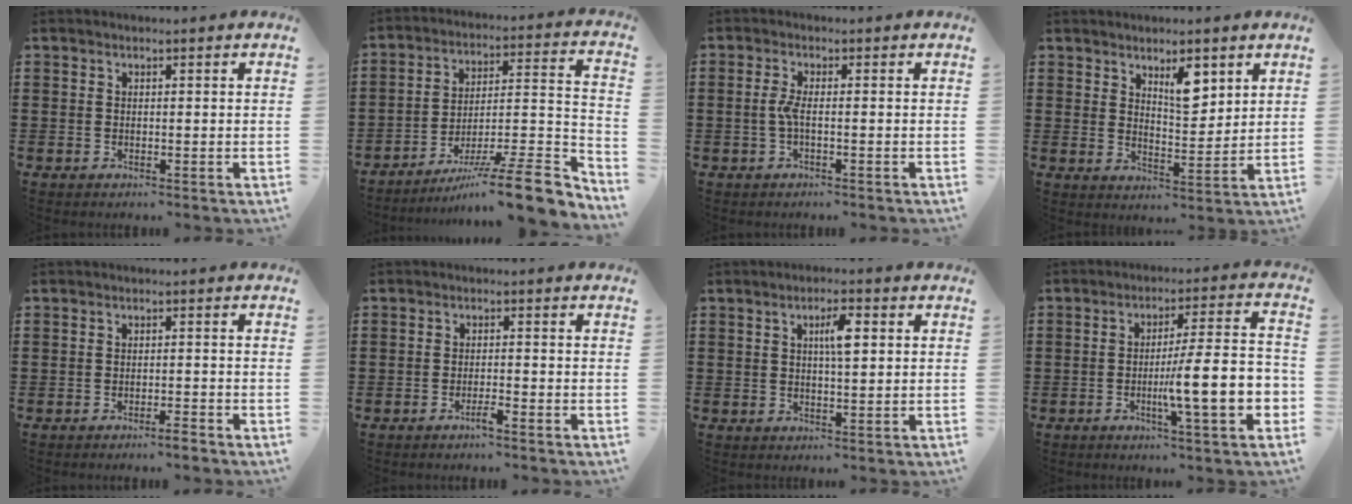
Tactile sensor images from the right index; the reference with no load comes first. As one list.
[{"total": 12.3, "force": [-8.8, 1.4, 8.5], "torque": [-0.109, 0.025, -0.159]}, {"total": 2.6, "force": [-0.6, 0.3, 2.5], "torque": [-0.063, -0.006, -0.016]}, {"total": 5.9, "force": [3.7, 2.5, 4.0], "torque": [-0.055, -0.011, 0.058]}, {"total": 1.9, "force": [-1.7, 0.0, 0.9], "torque": [-0.016, 0.001, -0.033]}, {"total": 1.9, "force": [-1.4, -0.1, 1.3], "torque": [-0.023, -0.004, -0.025]}, {"total": 4.0, "force": [0.9, 1.0, 3.7], "torque": [-0.067, 0.005, 0.011]}, {"total": 12.0, "force": [-3.2, 1.2, 11.5], "torque": [-0.189, -0.015, -0.063]}]